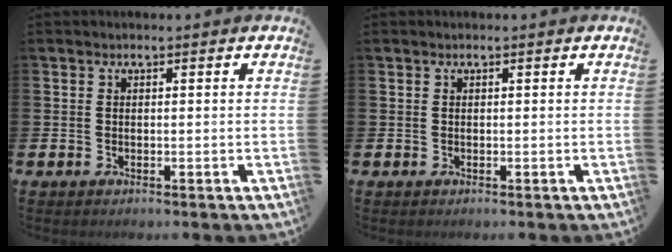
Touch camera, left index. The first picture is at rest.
{"total": 0.0}